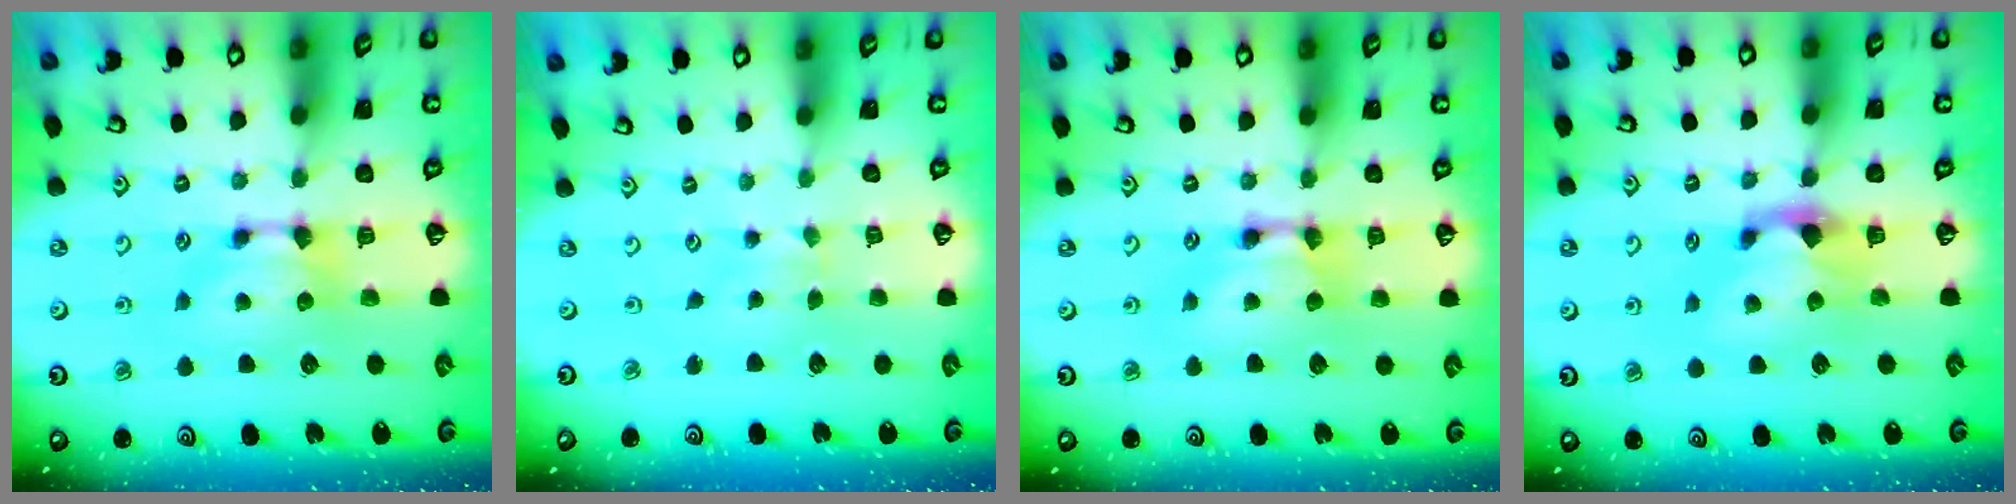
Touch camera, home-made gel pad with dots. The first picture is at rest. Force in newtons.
{"total": 2.0, "press": 2.0, "slide": 0.1}
{"total": 2.1, "press": 2.1, "slide": 0.0}
{"total": 1.8, "press": 1.2, "slide": 1.4}